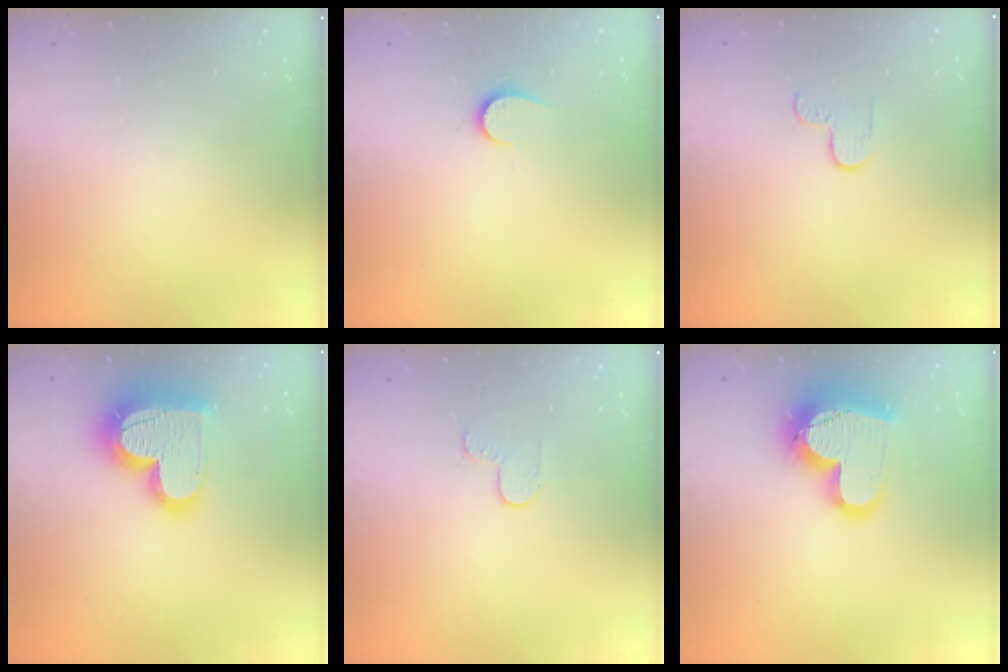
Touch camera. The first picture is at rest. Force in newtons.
{"total": 6.7, "press": 6.7, "slide": 0.6}
{"total": 2.7, "press": 2.6, "slide": 0.4}
{"total": 21.1, "press": 21.1, "slide": 1.5}
{"total": 3.7, "press": 3.6, "slide": 0.3}
{"total": 17.4, "press": 17.4, "slide": 1.3}